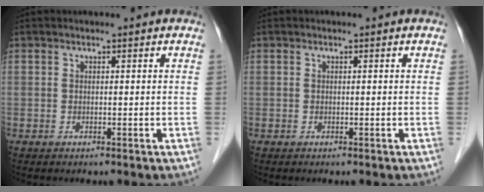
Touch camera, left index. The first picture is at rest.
{"total": 0.0}